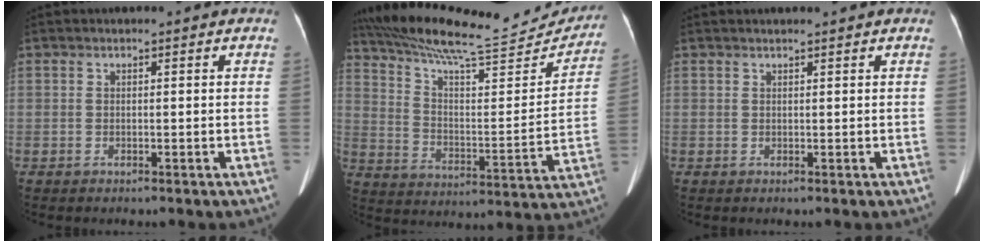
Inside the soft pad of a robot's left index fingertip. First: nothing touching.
{"total": 24.5, "force": [22.7, 3.4, 8.6], "torque": [-0.147, -0.032, 0.318]}
{"total": 1.8, "force": [1.6, 0.1, 0.8], "torque": [-0.005, 0.018, 0.022]}